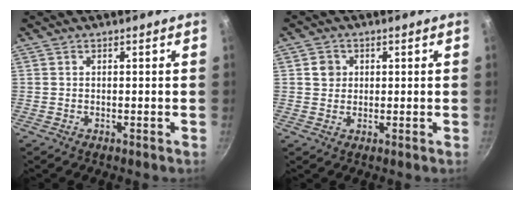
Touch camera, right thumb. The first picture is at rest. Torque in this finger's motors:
{"motor_torque": [-0.18, 0.89, 0.44, 0.05, -0.03]}